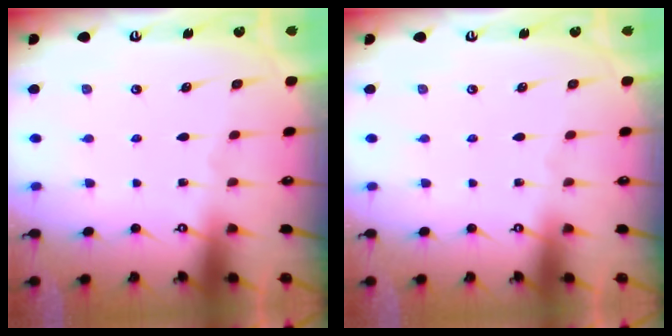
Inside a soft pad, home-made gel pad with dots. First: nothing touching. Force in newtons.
{"total": 0.0}